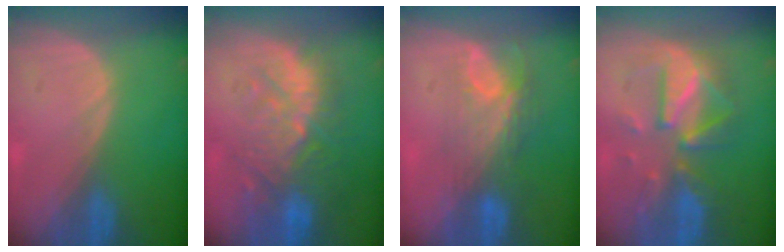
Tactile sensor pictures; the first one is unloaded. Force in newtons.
{"total": 11.0, "press": 9.9, "slide": 4.7}
{"total": 7.8, "press": 6.8, "slide": 3.8}
{"total": 9.0, "press": 9.0, "slide": 0.4}